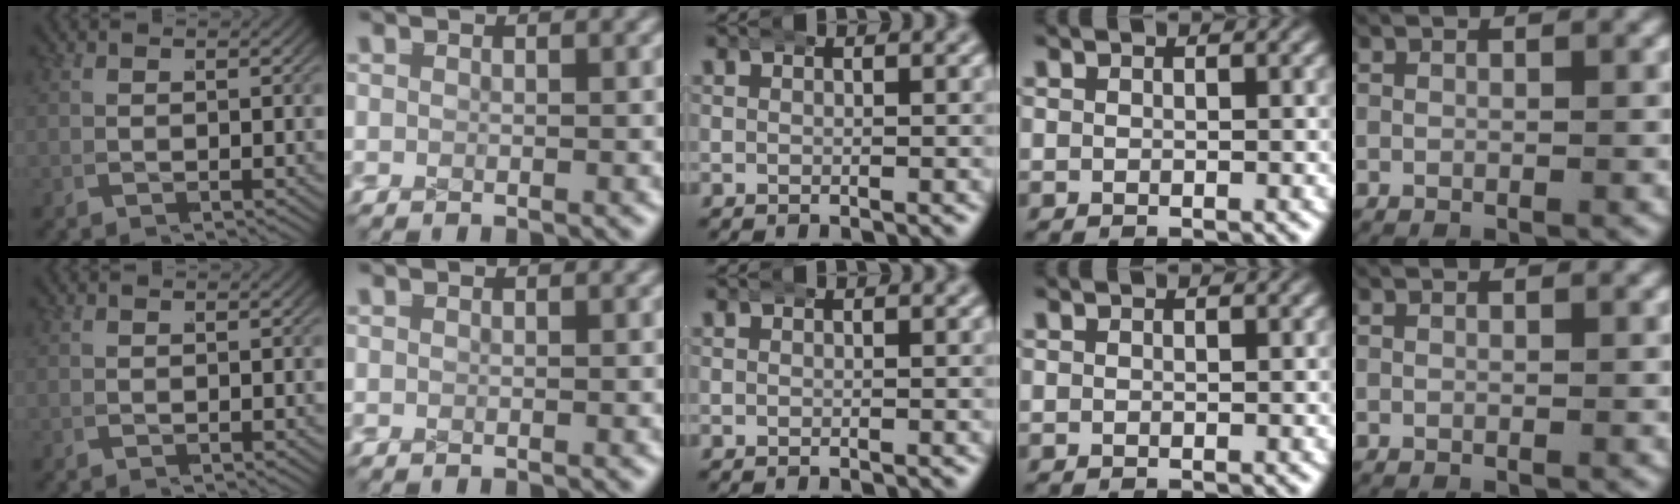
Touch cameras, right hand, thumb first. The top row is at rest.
{}